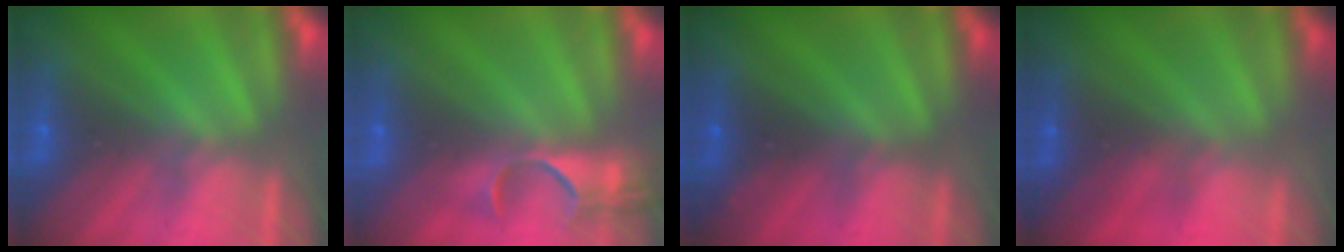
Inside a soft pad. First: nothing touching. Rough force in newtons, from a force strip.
{"total": 5.1}
{"total": 2.4}
{"total": 2.2}